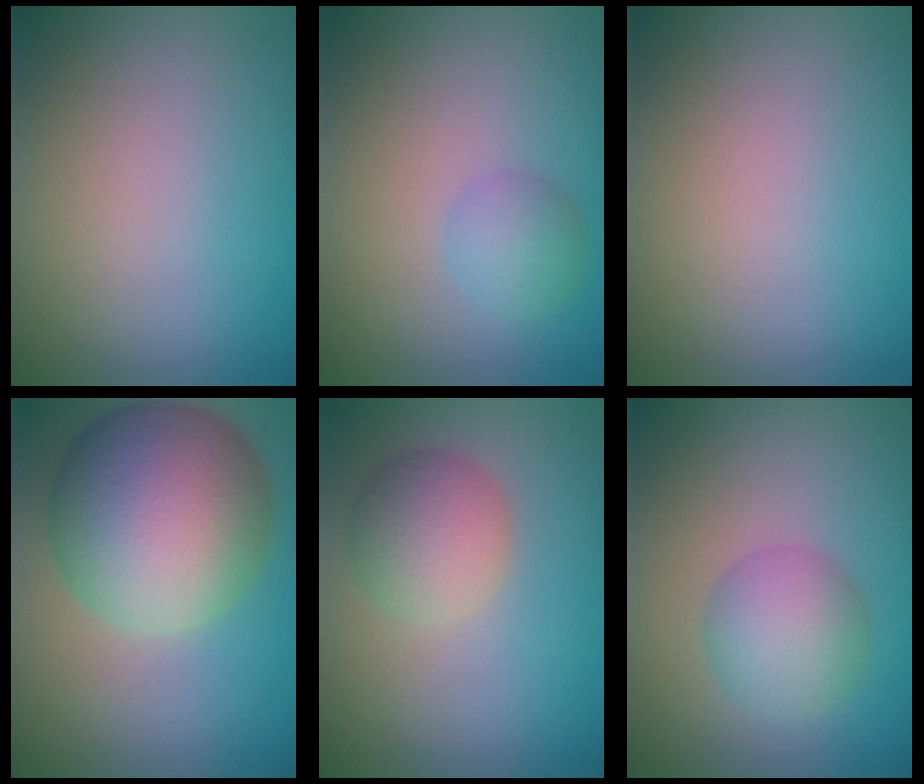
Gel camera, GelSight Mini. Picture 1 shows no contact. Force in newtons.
{"total": 2.1, "press": 2.1, "slide": 0.1}
{"total": 0.0}
{"total": 12.5, "press": 12.4, "slide": 0.4}
{"total": 3.9, "press": 3.8, "slide": 0.2}
{"total": 3.9, "press": 3.9, "slide": 0.1}